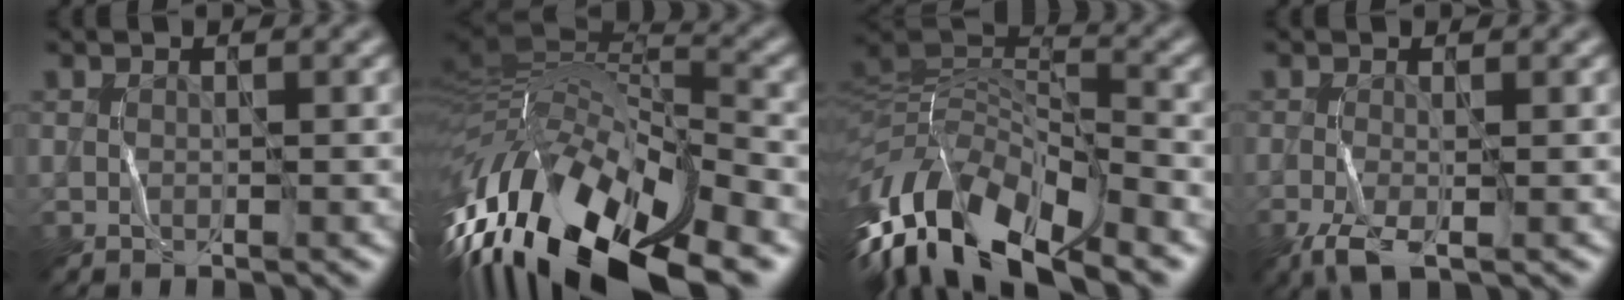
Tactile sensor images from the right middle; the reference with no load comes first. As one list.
[{"total": 17.0, "force": [-6.4, 7.4, 13.8], "torque": [-0.269, -0.007, -0.091]}, {"total": 12.5, "force": [-7.8, 4.8, 8.5], "torque": [-0.170, 0.015, -0.150]}, {"total": 2.9, "force": [-1.8, 0.6, 2.2], "torque": [-0.054, -0.004, -0.033]}]